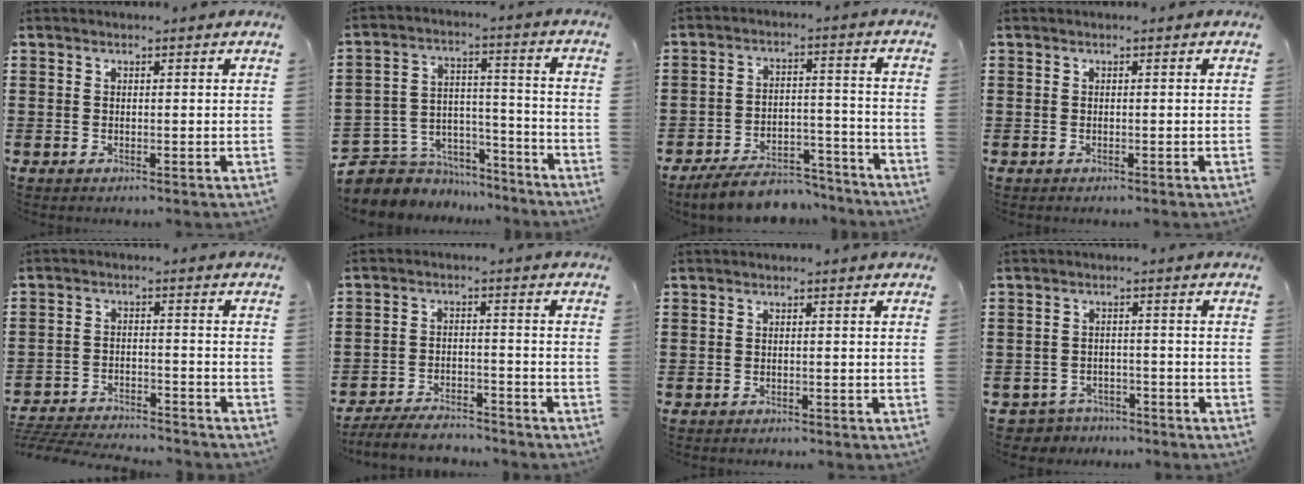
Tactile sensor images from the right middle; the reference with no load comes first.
{"total": 5.9, "force": [-5.0, 3.2, 0.0], "torque": [-0.020, 0.008, -0.102]}
{"total": 7.8, "force": [-7.2, 2.0, 2.3], "torque": [-0.037, 0.024, -0.136]}
{"total": 0.0}
{"total": 4.9, "force": [-4.8, 0.4, 0.6], "torque": [-0.025, 0.002, -0.104]}
{"total": 4.8, "force": [-4.6, 0.7, 1.0], "torque": [-0.023, 0.004, -0.095]}
{"total": 0.6, "force": [-0.5, 0.1, -0.1], "torque": [0.000, 0.002, -0.012]}
{"total": 3.2, "force": [-3.0, 0.9, -0.3], "torque": [-0.005, 0.002, -0.068]}